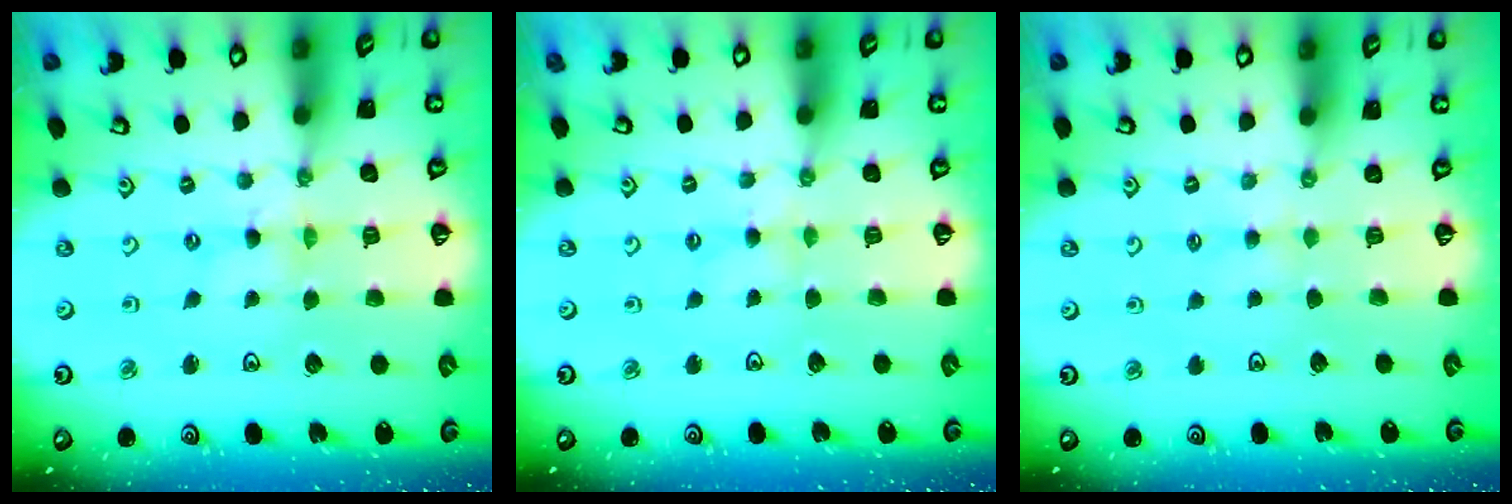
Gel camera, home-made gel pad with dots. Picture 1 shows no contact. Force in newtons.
{"total": 2.3, "press": 2.3, "slide": 0.4}
{"total": 1.9, "press": 1.9, "slide": 0.3}